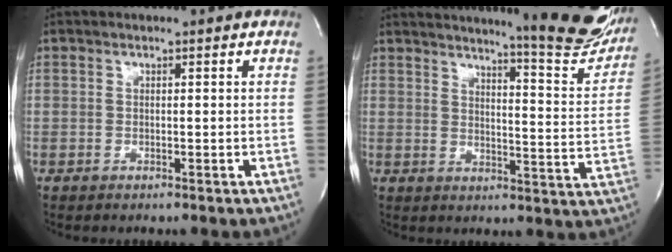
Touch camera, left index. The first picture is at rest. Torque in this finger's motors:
{"motor_torque": [0.63, -0.63, 0.51, 0.11]}